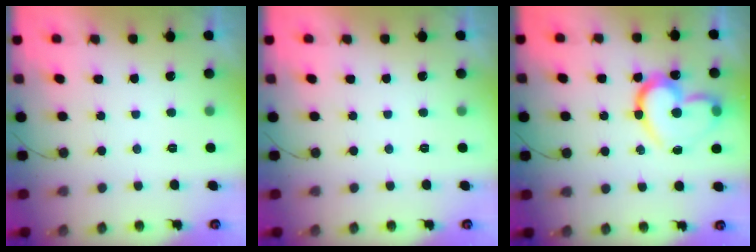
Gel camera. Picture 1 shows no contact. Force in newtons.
{"total": 0.0}
{"total": 17.6, "press": 17.5, "slide": 1.5}